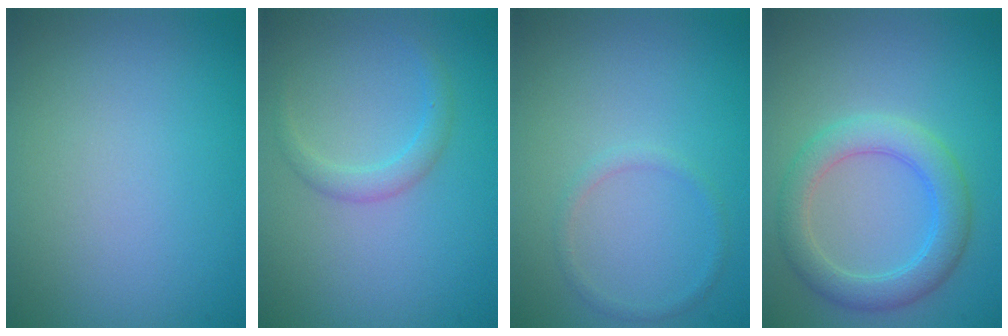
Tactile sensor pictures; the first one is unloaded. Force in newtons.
{"total": 1.7, "press": 1.7, "slide": 0.1}
{"total": 1.0, "press": 0.9, "slide": 0.2}
{"total": 4.2, "press": 4.2, "slide": 0.3}